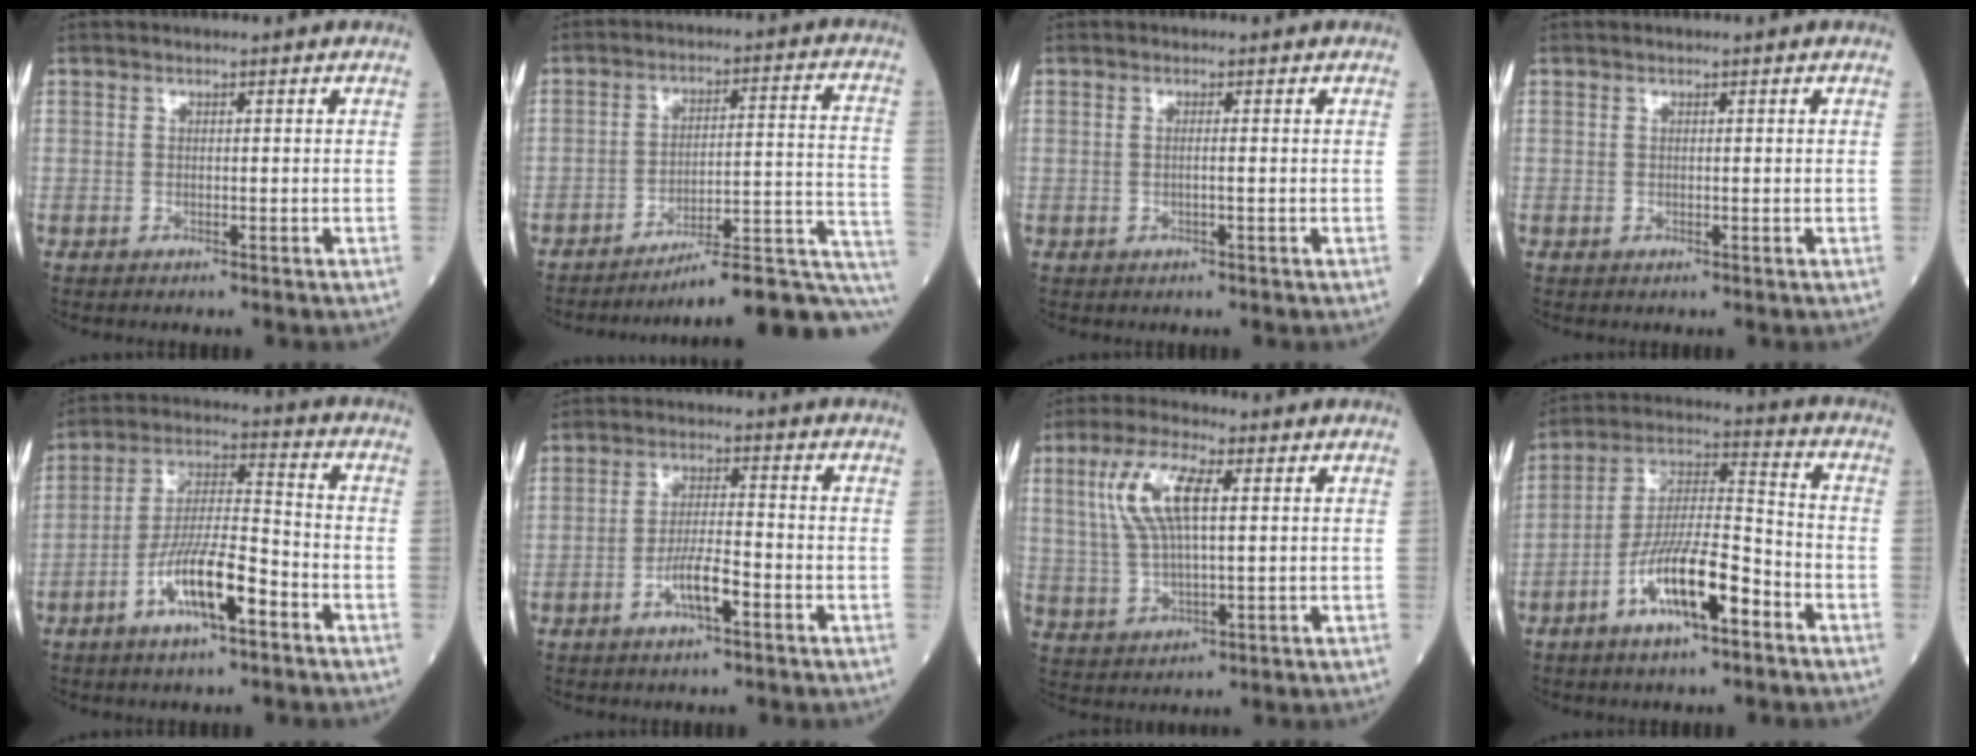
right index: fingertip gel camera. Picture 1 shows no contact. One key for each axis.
{"total": 18.9, "fx": -16.5, "fy": -0.2, "fz": 9.1, "tx": -0.051, "ty": 0.029, "tz": -0.225}
{"total": 0.8, "fx": 0.0, "fy": -0.1, "fz": 0.7, "tx": -0.016, "ty": 0.001, "tz": 0.001}
{"total": 0.0}
{"total": 10.7, "fx": -5.2, "fy": 1.9, "fz": 9.1, "tx": -0.177, "ty": 0.001, "tz": -0.096}
{"total": 5.2, "fx": -2.4, "fy": 0.8, "fz": 4.5, "tx": -0.090, "ty": 0.004, "tz": -0.043}
{"total": 9.9, "fx": 2.8, "fy": 2.7, "fz": 9.1, "tx": -0.199, "ty": 0.017, "tz": 0.059}
{"total": 12.4, "fx": -6.1, "fy": 2.5, "fz": 10.5, "tx": -0.202, "ty": 0.004, "tz": -0.111}